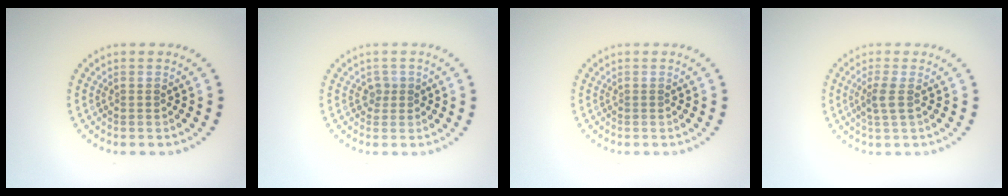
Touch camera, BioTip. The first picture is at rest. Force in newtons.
{"total": 1.0, "press": 0.8, "slide": 0.6}
{"total": 0.0}
{"total": 1.7, "press": 1.3, "slide": 1.1}